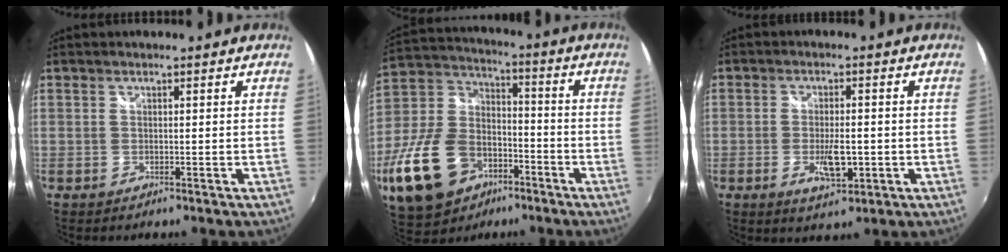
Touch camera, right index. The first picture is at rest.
{"total": 22.5, "force": [-10.9, 14.6, 13.2], "torque": [-0.306, 0.002, -0.177]}
{"total": 6.1, "force": [-1.6, 2.3, 5.4], "torque": [-0.100, -0.010, -0.024]}